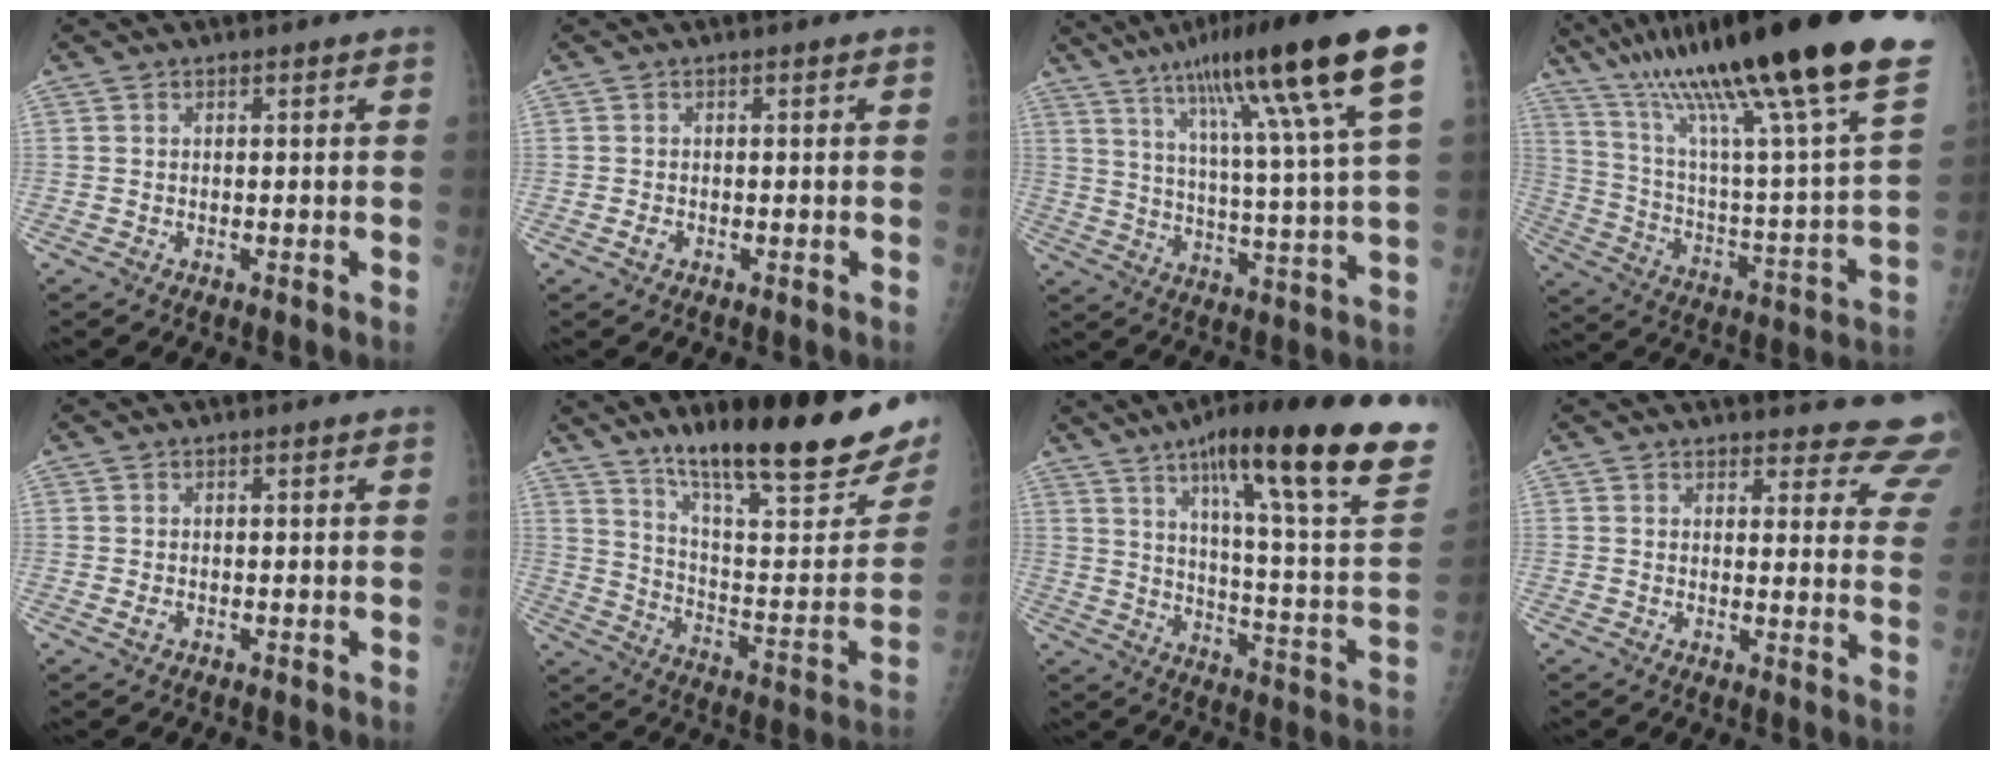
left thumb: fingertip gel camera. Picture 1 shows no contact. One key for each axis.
{"total": 0.7, "fx": -0.4, "fy": 0.5, "fz": 0.3, "tx": 0.000, "ty": 0.006, "tz": -0.007}
{"total": 23.8, "fx": 13.0, "fy": 1.7, "fz": 19.9, "tx": -0.303, "ty": -0.025, "tz": 0.198}
{"total": 36.4, "fx": 24.0, "fy": 3.6, "fz": 27.1, "tx": -0.405, "ty": -0.054, "tz": 0.390}
{"total": 0.8, "fx": -0.2, "fy": 0.5, "fz": 0.6, "tx": -0.006, "ty": 0.006, "tz": -0.002}
{"total": 27.8, "fx": 18.6, "fy": 5.4, "fz": 19.9, "tx": -0.271, "ty": -0.081, "tz": 0.295}
{"total": 30.8, "fx": 18.8, "fy": 4.6, "fz": 24.0, "tx": -0.305, "ty": -0.057, "tz": 0.272}
{"total": 14.6, "fx": 14.1, "fy": 3.1, "fz": 2.0, "tx": 0.030, "ty": -0.119, "tz": 0.125}